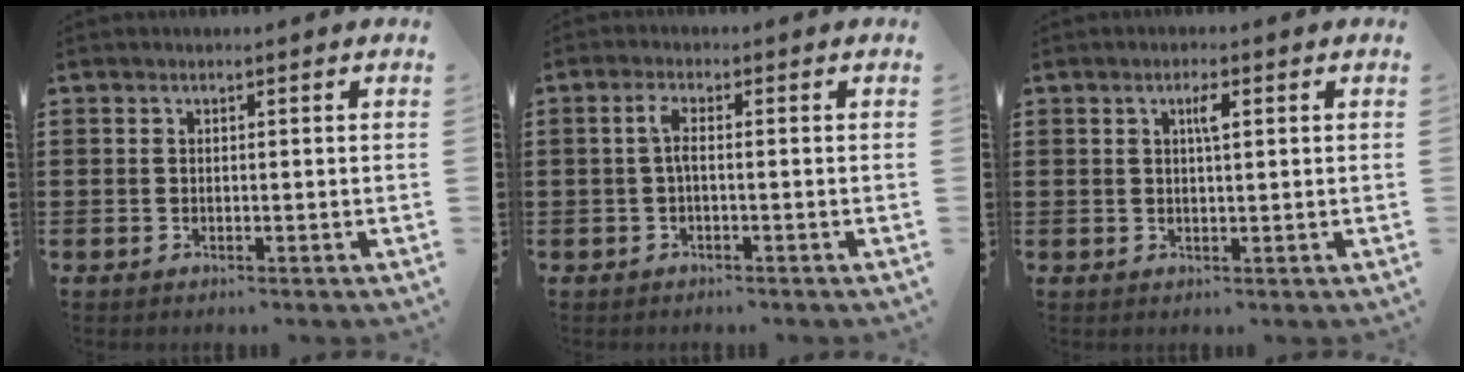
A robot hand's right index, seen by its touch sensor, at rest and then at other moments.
{"total": 2.3, "force": [-0.4, 0.5, 2.2], "torque": [-0.052, -0.001, -0.011]}
{"total": 2.2, "force": [0.7, 0.4, 2.0], "torque": [-0.040, 0.004, 0.009]}